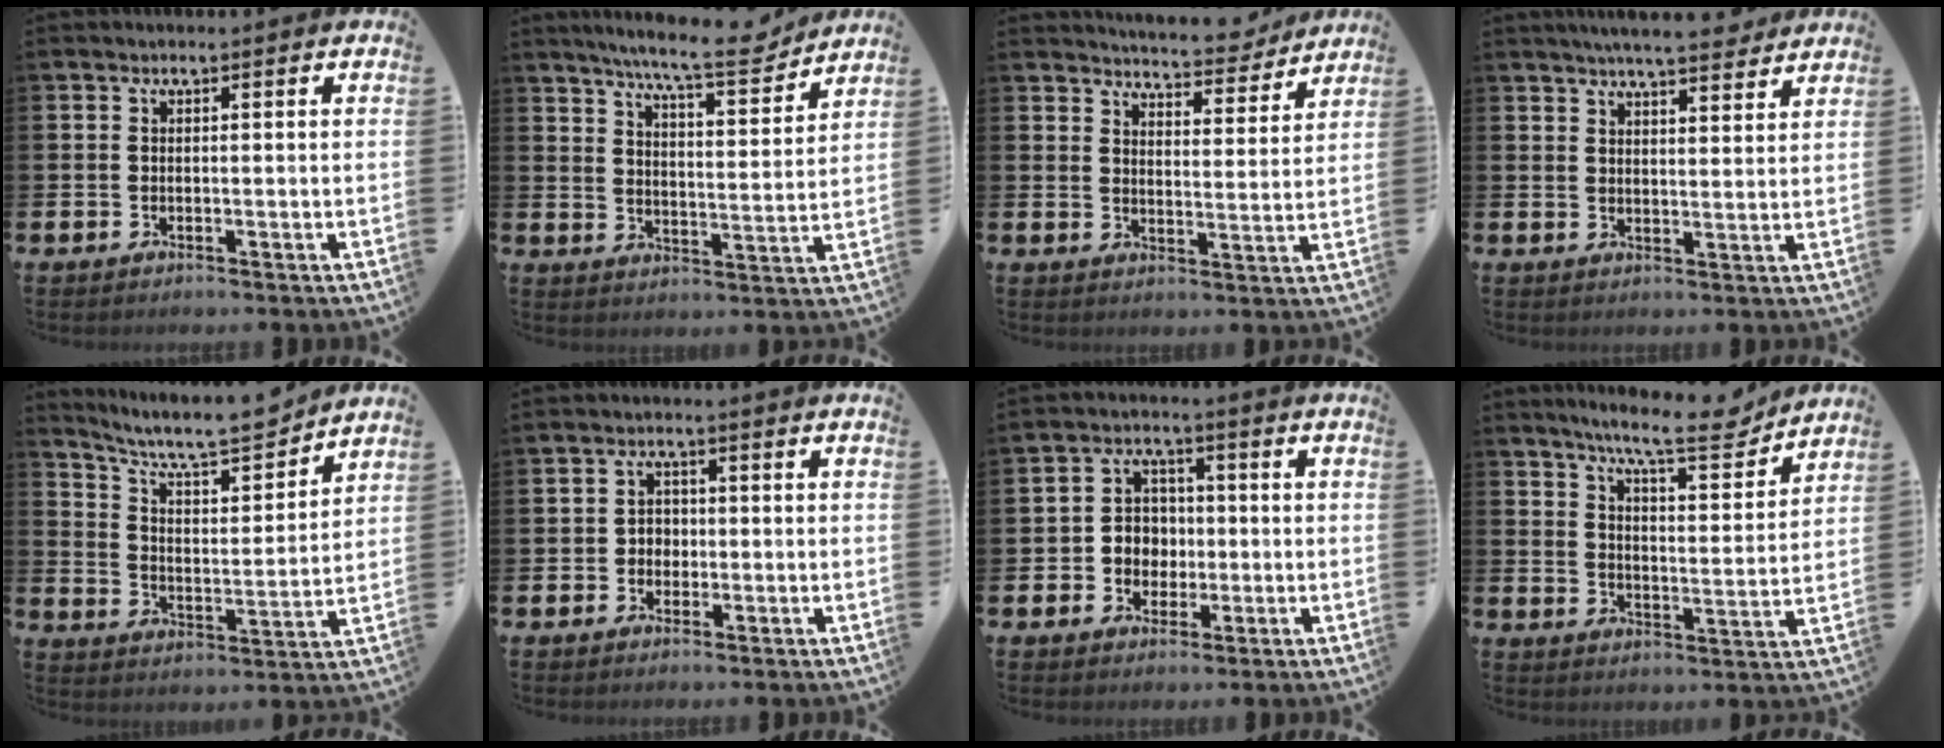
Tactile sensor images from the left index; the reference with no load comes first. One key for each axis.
{"total": 9.2, "fx": 8.3, "fy": 0.7, "fz": 4.0, "tx": -0.079, "ty": -0.052, "tz": 0.141}
{"total": 5.8, "fx": 5.8, "fy": 0.7, "fz": 0.5, "tx": -0.019, "ty": -0.044, "tz": 0.100}
{"total": 5.8, "fx": 5.6, "fy": 0.3, "fz": 1.7, "tx": -0.036, "ty": -0.025, "tz": 0.098}
{"total": 8.6, "fx": 7.9, "fy": 1.7, "fz": 2.9, "tx": -0.080, "ty": -0.062, "tz": 0.133}
{"total": 2.3, "fx": -0.3, "fy": 2.1, "fz": 0.8, "tx": -0.011, "ty": 0.005, "tz": -0.012}
{"total": 4.4, "fx": -0.1, "fy": 4.2, "fz": 1.3, "tx": -0.030, "ty": 0.007, "tz": -0.010}
{"total": 10.1, "fx": 8.9, "fy": 1.1, "fz": 4.8, "tx": -0.099, "ty": -0.048, "tz": 0.150}